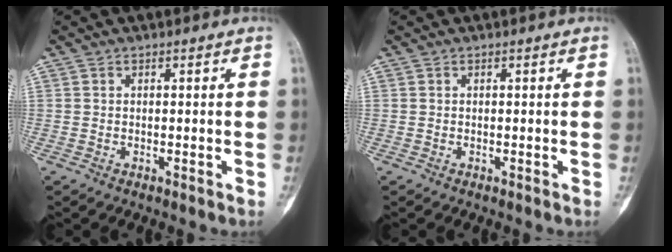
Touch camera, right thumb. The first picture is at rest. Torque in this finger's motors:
{"motor_torque": [2.51, 2.51, -0.01, 0.01, 0.00]}